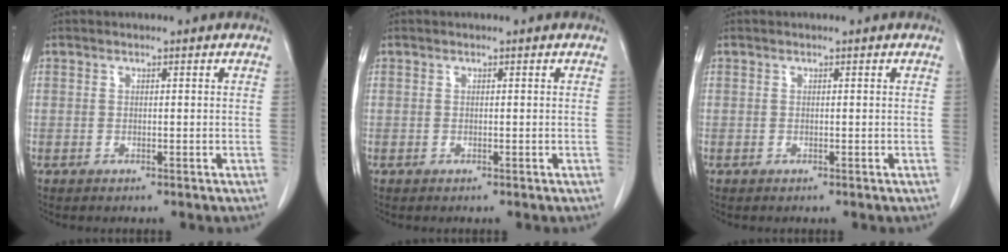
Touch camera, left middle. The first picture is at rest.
{"total": 0.0}
{"total": 0.0}